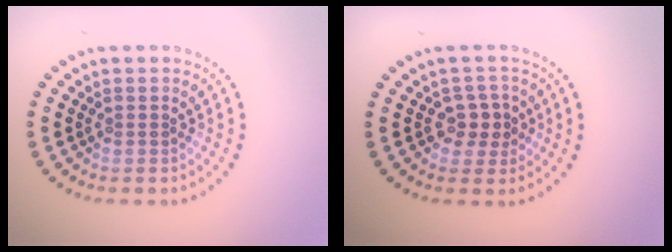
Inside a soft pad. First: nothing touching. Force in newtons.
{"total": 2.2, "press": 2.1, "slide": 0.8}